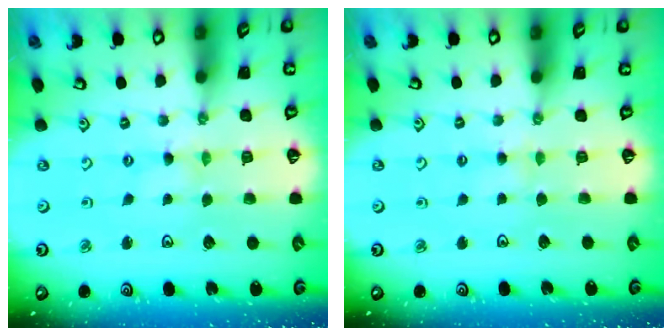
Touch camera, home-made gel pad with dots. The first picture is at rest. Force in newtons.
{"total": 2.3, "press": 2.3, "slide": 0.3}